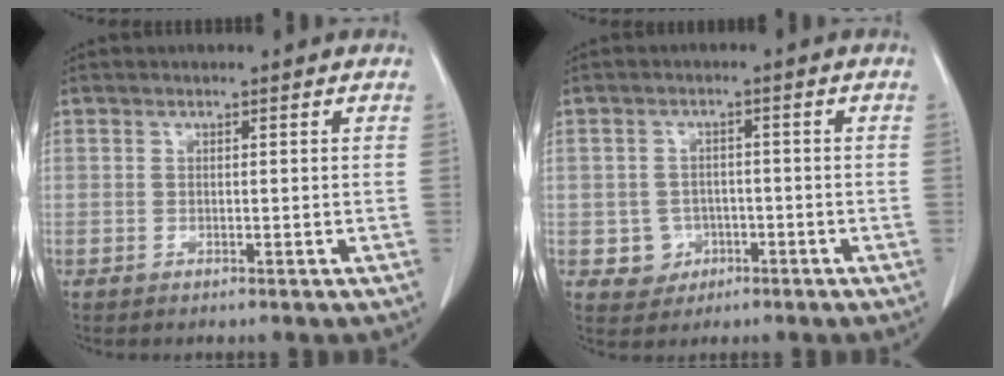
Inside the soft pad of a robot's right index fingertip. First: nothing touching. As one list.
[{"total": 3.9, "force": [-1.3, 3.7, 0.3], "torque": [0.006, 0.012, -0.011]}]